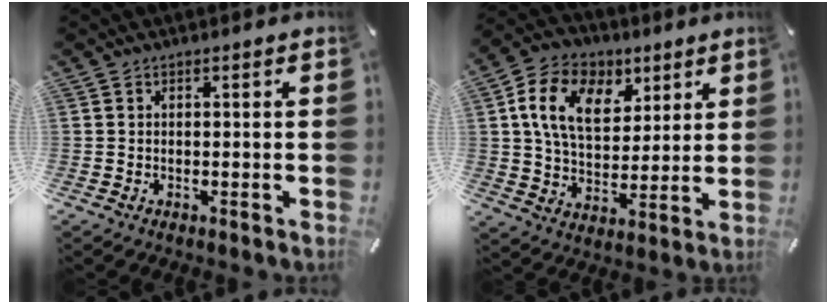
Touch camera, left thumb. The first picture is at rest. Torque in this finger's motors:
{"motor_torque": [1.75, 2.17, 1.48, -1.29, 0.28]}